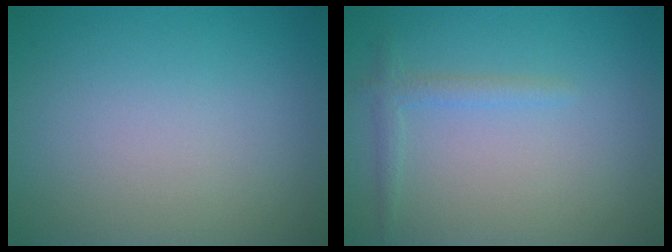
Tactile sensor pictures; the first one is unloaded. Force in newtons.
{"total": 1.4, "press": 1.4, "slide": 0.1}